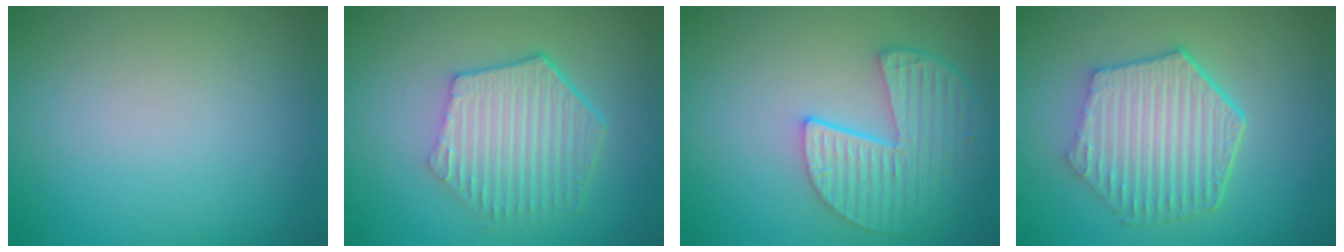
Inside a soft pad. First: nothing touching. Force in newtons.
{"total": 5.8, "press": 4.3, "slide": 3.8}
{"total": 5.4, "press": 4.3, "slide": 3.1}
{"total": 6.5, "press": 4.9, "slide": 4.3}